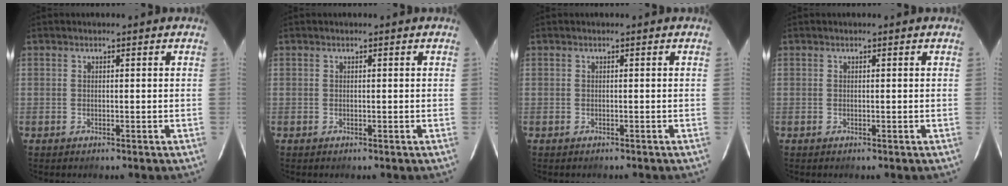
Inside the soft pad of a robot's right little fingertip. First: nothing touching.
{"total": 0.0}
{"total": 0.5, "force": [-0.5, 0.3, 0.1], "torque": [-0.003, 0.003, -0.004]}
{"total": 0.0}